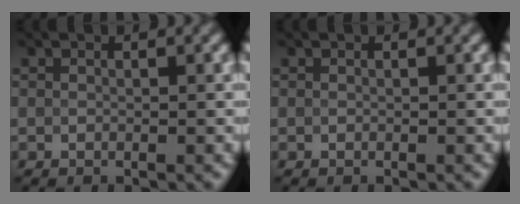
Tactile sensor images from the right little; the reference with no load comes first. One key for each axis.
{"total": 0.0}